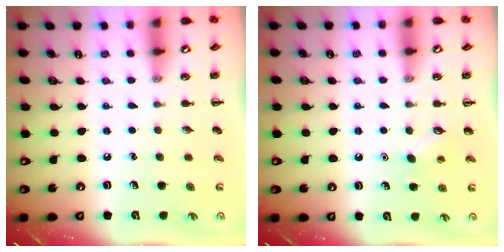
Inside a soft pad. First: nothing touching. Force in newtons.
{"total": 2.9, "press": 2.8, "slide": 0.7}